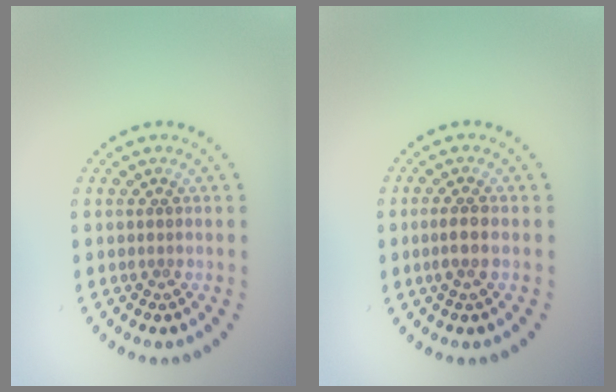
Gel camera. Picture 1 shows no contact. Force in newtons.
{"total": 1.5, "press": 1.4, "slide": 0.7}